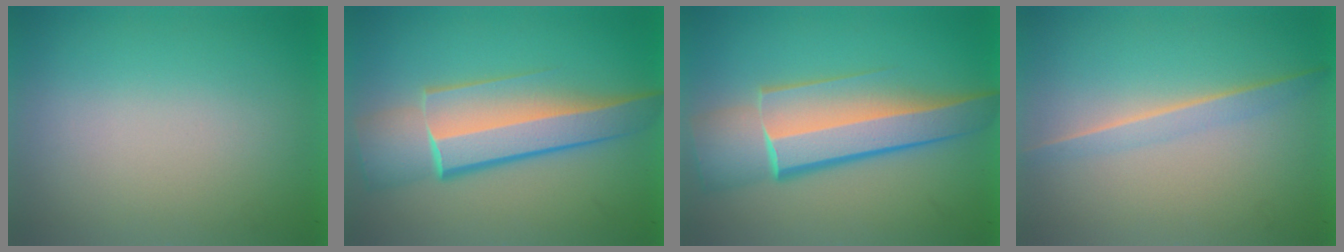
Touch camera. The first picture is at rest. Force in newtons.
{"total": 6.2}
{"total": 6.8}
{"total": 1.4}